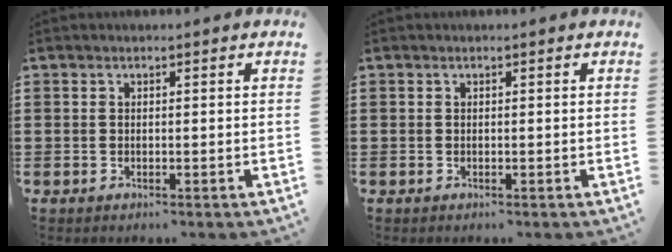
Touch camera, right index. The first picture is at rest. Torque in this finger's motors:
{"motor_torque": [0.19, -0.24, 0.01, 0.01]}